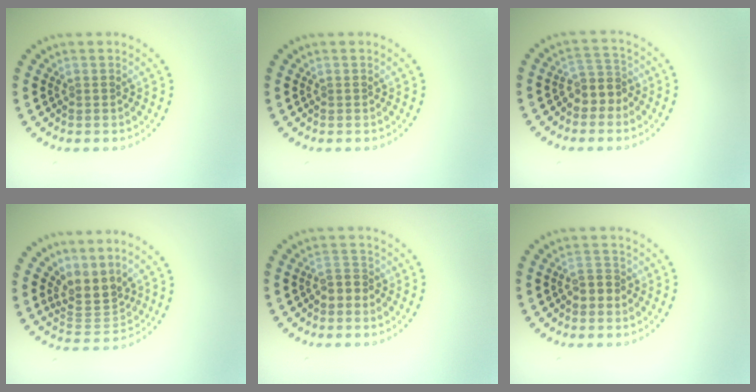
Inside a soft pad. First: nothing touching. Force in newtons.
{"total": 0.0}
{"total": 2.3, "press": 1.8, "slide": 1.5}
{"total": 3.1, "press": 2.2, "slide": 2.2}
{"total": 1.6, "press": 1.4, "slide": 0.7}
{"total": 1.7, "press": 1.5, "slide": 0.7}